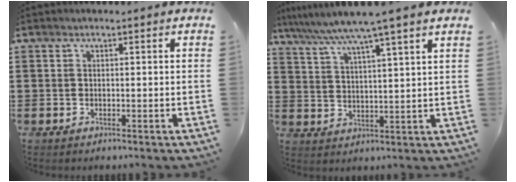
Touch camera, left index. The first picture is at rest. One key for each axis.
{"total": 6.4, "fx": 5.3, "fy": -1.1, "fz": 3.4, "tx": -0.084, "ty": -0.029, "tz": 0.088}